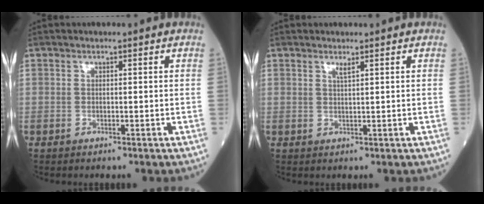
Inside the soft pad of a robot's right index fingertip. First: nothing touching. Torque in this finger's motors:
{"motor_torque": [-0.01, 0.00, -0.01, 0.00]}